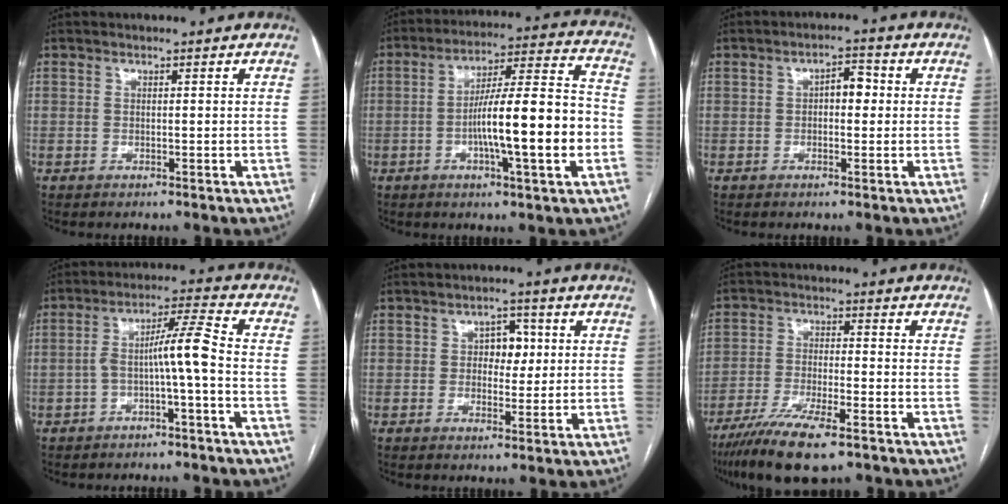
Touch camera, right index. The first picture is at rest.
{"total": 16.0, "force": [-3.5, 1.2, 15.6], "torque": [-0.247, 0.013, -0.056]}
{"total": 3.4, "force": [0.2, 1.6, 3.0], "torque": [-0.042, 0.016, 0.001]}
{"total": 7.1, "force": [-1.9, -0.4, 6.8], "torque": [-0.121, 0.029, -0.030]}
{"total": 4.1, "force": [0.7, 2.7, 3.1], "torque": [-0.040, 0.011, 0.012]}
{"total": 11.7, "force": [-8.3, 2.1, 7.9], "torque": [-0.138, -0.028, -0.140]}